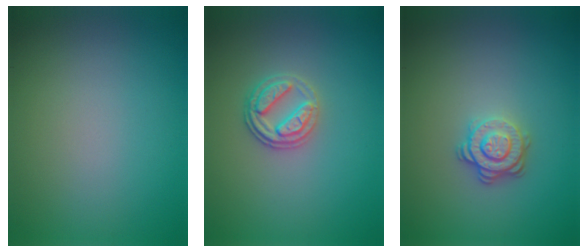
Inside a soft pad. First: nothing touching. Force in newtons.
{"total": 2.6, "press": 2.4, "slide": 1.0}
{"total": 3.0, "press": 2.6, "slide": 1.5}